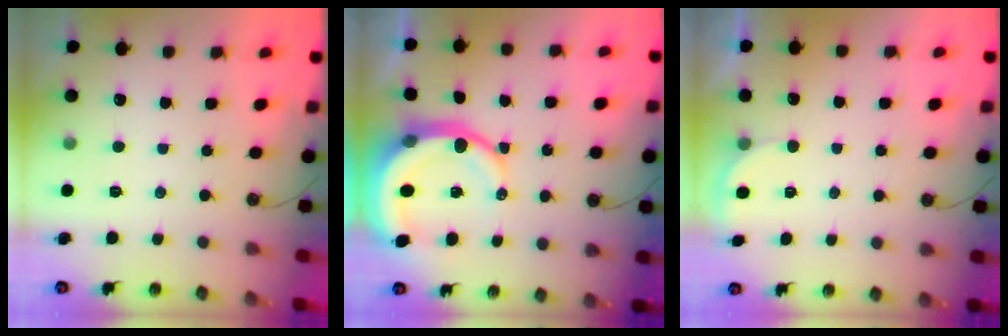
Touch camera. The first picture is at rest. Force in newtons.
{"total": 12.2, "press": 12.1, "slide": 1.5}
{"total": 2.1, "press": 2.1, "slide": 0.6}